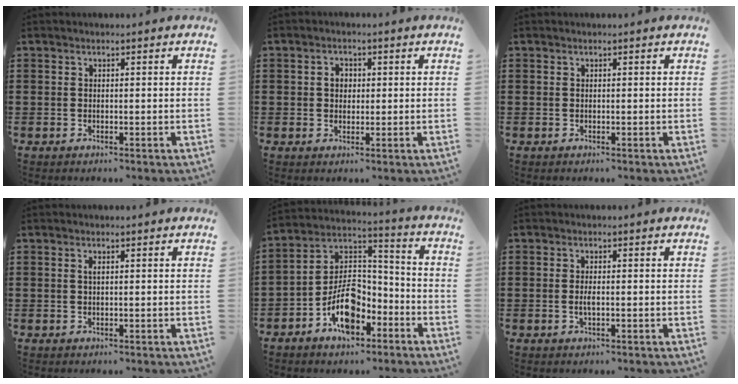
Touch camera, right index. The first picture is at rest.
{"total": 2.3, "force": [0.3, 1.9, 1.4], "torque": [-0.031, 0.011, 0.002]}
{"total": 0.0}
{"total": 0.7, "force": [0.2, 0.1, 0.6], "torque": [-0.013, 0.001, 0.003]}
{"total": 9.8, "force": [-5.1, 5.5, 6.2], "torque": [-0.128, 0.012, -0.096]}
{"total": 1.6, "force": [-0.2, 0.5, 1.5], "torque": [-0.036, -0.003, -0.007]}